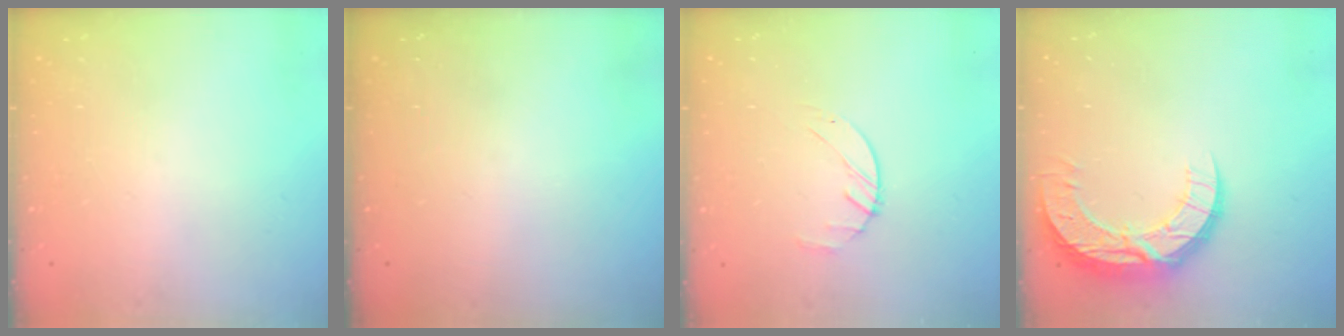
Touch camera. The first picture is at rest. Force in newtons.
{"total": 0.0}
{"total": 1.9, "press": 1.9, "slide": 0.3}
{"total": 12.9, "press": 12.9, "slide": 1.1}